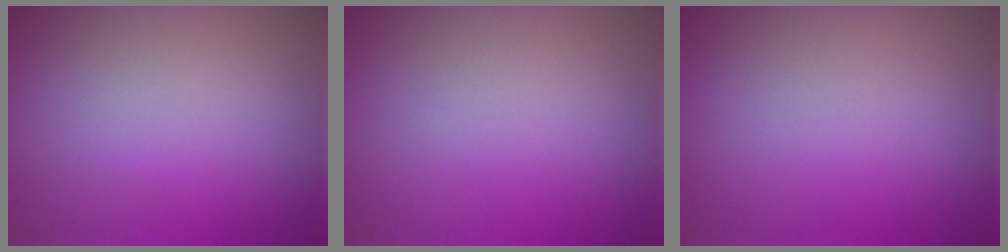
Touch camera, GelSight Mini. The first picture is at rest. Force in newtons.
{"total": 0.0}
{"total": 0.0}